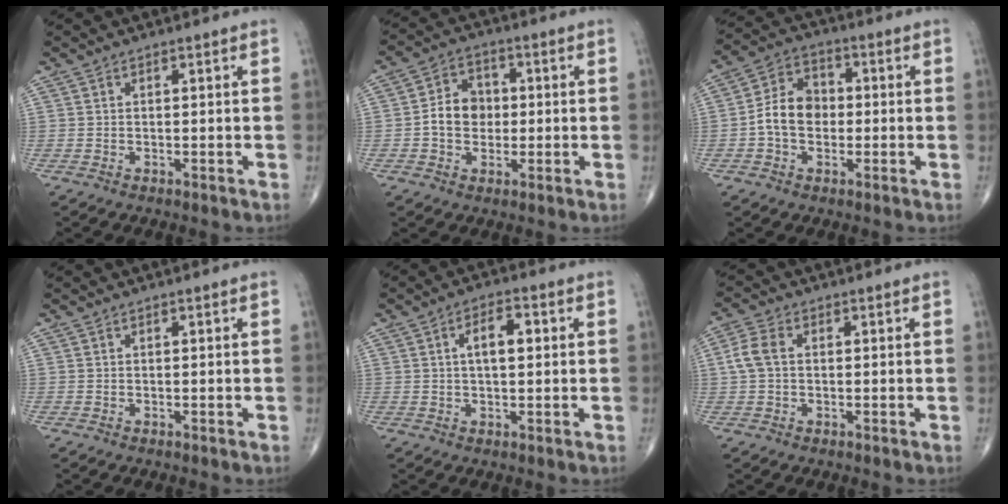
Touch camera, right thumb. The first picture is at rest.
{"total": 7.5, "force": [-0.4, 6.1, 4.4], "torque": [-0.050, 0.018, -0.015]}
{"total": 9.5, "force": [-1.3, 6.7, 6.6], "torque": [-0.112, 0.034, -0.036]}
{"total": 0.0}
{"total": 5.7, "force": [1.1, 2.6, 5.0], "torque": [-0.076, 0.007, 0.014]}
{"total": 4.6, "force": [0.4, 3.1, 3.4], "torque": [-0.086, 0.014, 0.004]}